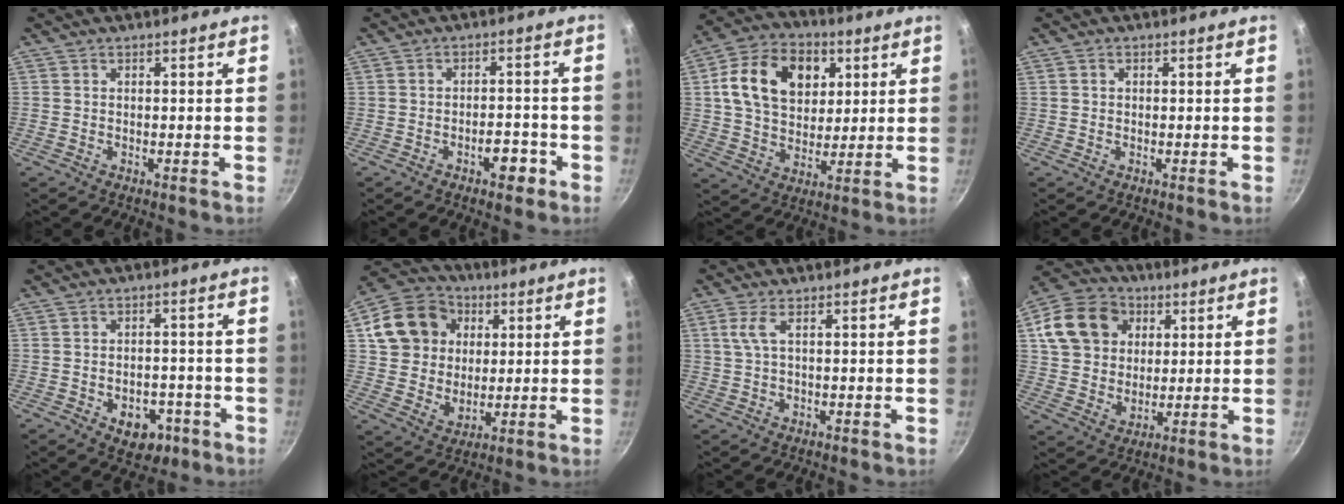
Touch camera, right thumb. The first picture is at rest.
{"total": 5.0, "force": [-2.6, 2.4, 3.5], "torque": [-0.027, 0.024, -0.035]}
{"total": 16.9, "force": [4.8, 12.2, 10.6], "torque": [-0.154, 0.000, 0.071]}
{"total": 0.6, "force": [0.0, 0.5, 0.2], "torque": [-0.004, 0.003, 0.000]}
{"total": 8.1, "force": [-3.4, 5.5, 4.9], "torque": [-0.037, 0.019, -0.038]}
{"total": 15.1, "force": [4.0, 12.8, 7.1], "torque": [-0.105, 0.005, 0.066]}
{"total": 2.9, "force": [0.6, 0.6, 2.7], "torque": [-0.064, 0.003, 0.016]}
{"total": 15.3, "force": [4.8, 12.3, 7.7], "torque": [-0.126, 0.007, 0.078]}